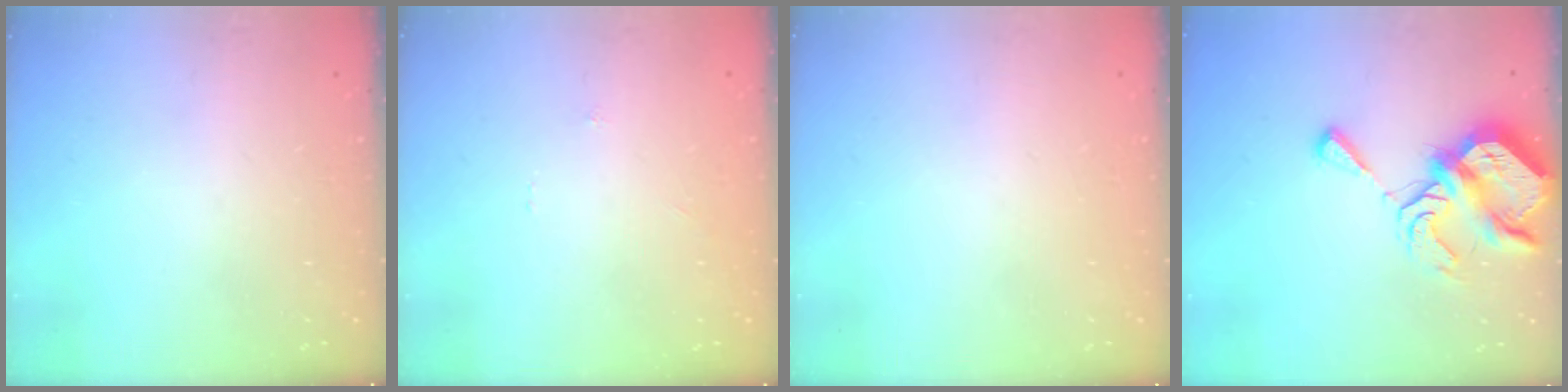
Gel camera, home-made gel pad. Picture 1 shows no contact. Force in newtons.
{"total": 0.0}
{"total": 1.8, "press": 1.8, "slide": 0.1}
{"total": 10.1, "press": 10.0, "slide": 1.3}